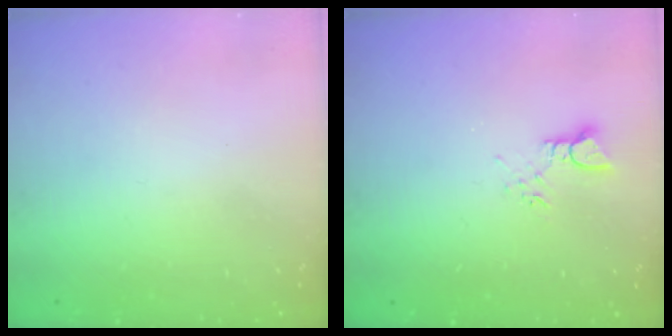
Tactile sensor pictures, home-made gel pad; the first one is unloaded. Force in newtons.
{"total": 3.4, "press": 3.4, "slide": 0.3}